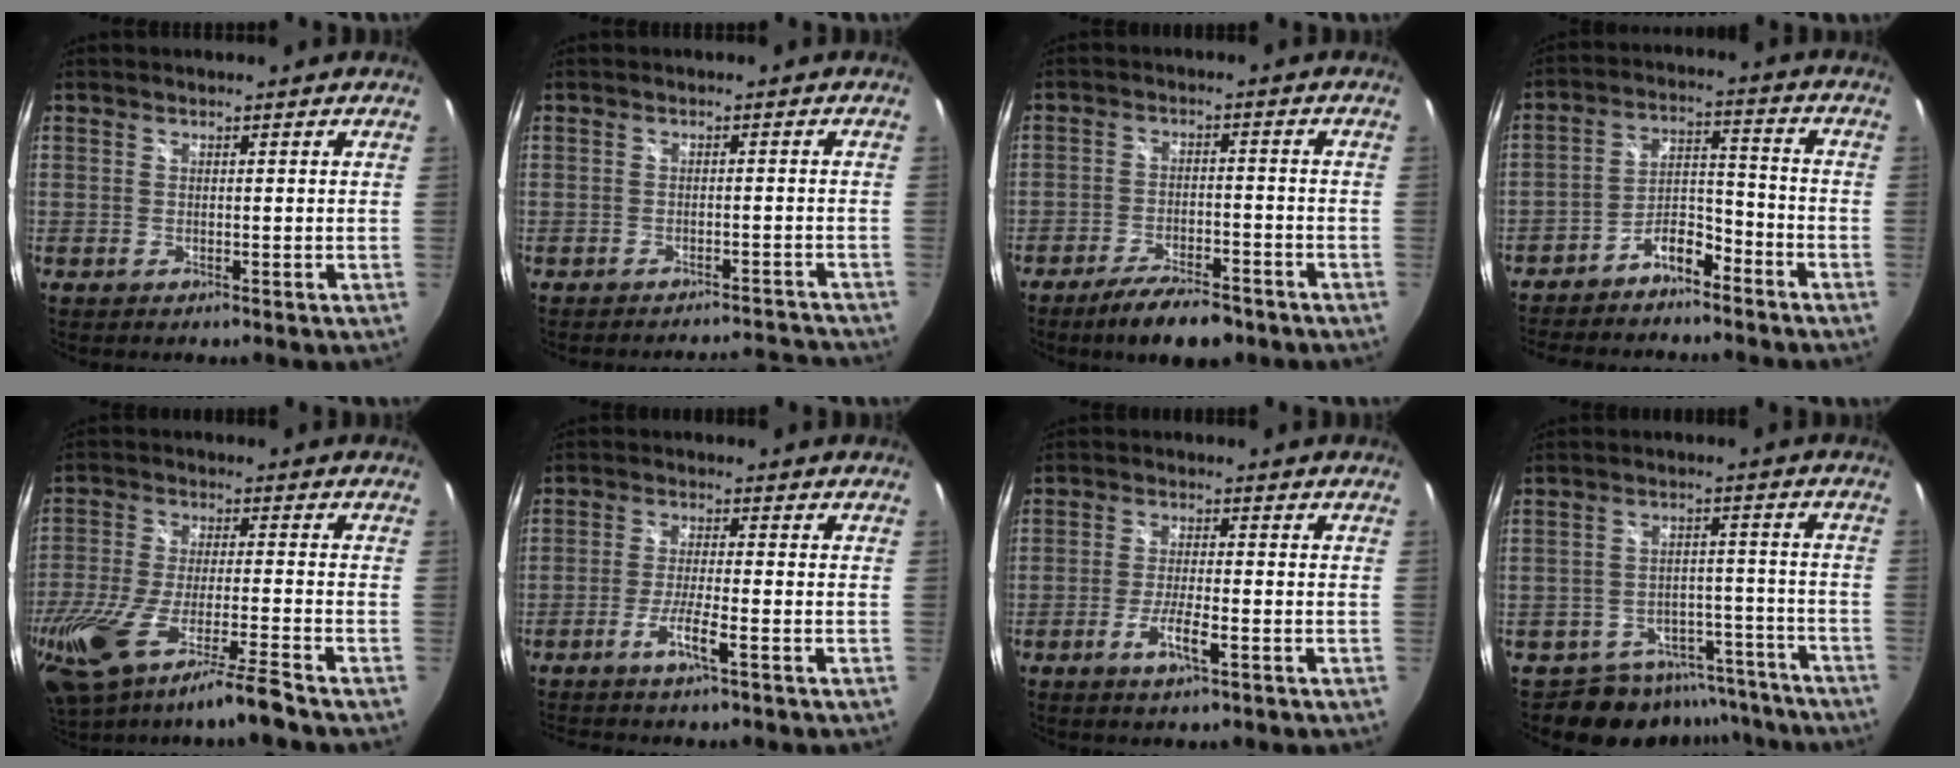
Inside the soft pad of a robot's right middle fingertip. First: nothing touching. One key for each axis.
{"total": 7.8, "fx": -7.7, "fy": 1.1, "fz": 1.2, "tx": -0.018, "ty": 0.019, "tz": -0.090}
{"total": 9.6, "fx": -7.6, "fy": 2.7, "fz": 5.3, "tx": -0.112, "ty": -0.011, "tz": -0.121}
{"total": 9.8, "fx": -8.0, "fy": 3.6, "fz": 4.4, "tx": -0.097, "ty": 0.041, "tz": -0.133}
{"total": 18.1, "fx": -12.8, "fy": 0.8, "fz": 12.8, "tx": -0.266, "ty": -0.062, "tz": -0.224}
{"total": 4.4, "fx": -2.8, "fy": -0.5, "fz": 3.4, "tx": -0.075, "ty": -0.002, "tz": -0.055}
{"total": 5.0, "fx": -2.6, "fy": 0.6, "fz": 4.2, "tx": -0.089, "ty": -0.006, "tz": -0.049}
{"total": 12.3, "fx": -10.7, "fy": 5.9, "fz": 1.2, "tx": -0.022, "ty": 0.037, "tz": -0.136}